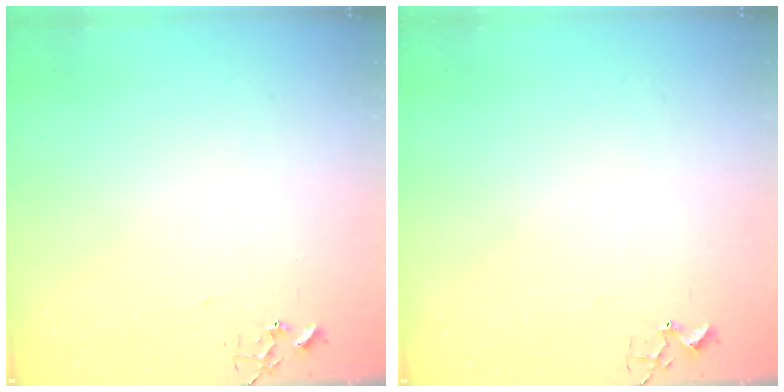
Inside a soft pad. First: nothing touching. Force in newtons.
{"total": 3.0, "press": 2.9, "slide": 0.4}